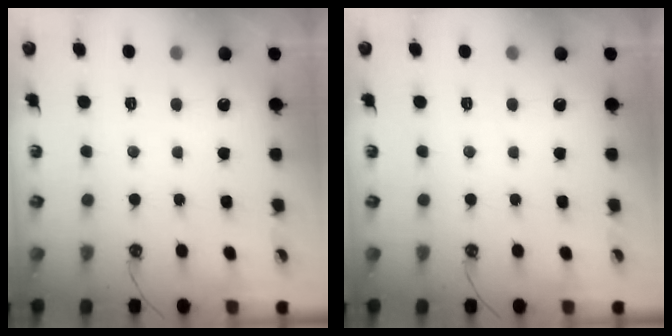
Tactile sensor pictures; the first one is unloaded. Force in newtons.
{"total": 0.0}